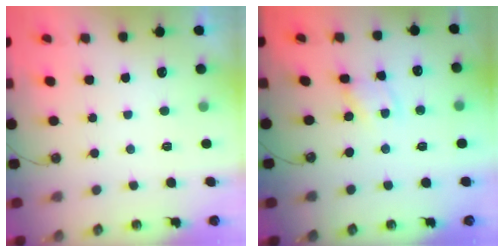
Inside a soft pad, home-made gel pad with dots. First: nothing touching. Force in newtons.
{"total": 1.1, "press": 1.1, "slide": 0.2}